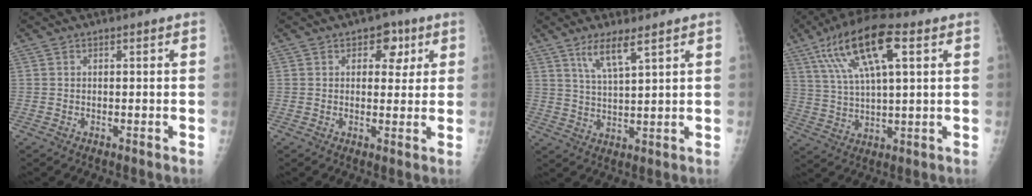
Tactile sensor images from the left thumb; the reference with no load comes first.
{"total": 5.2, "force": [2.1, 3.7, 2.9], "torque": [0.004, -0.003, 0.020]}
{"total": 6.0, "force": [3.8, 0.8, 4.5], "torque": [-0.088, -0.023, 0.079]}
{"total": 15.6, "force": [6.7, 5.2, 13.1], "torque": [-0.236, 0.004, 0.120]}